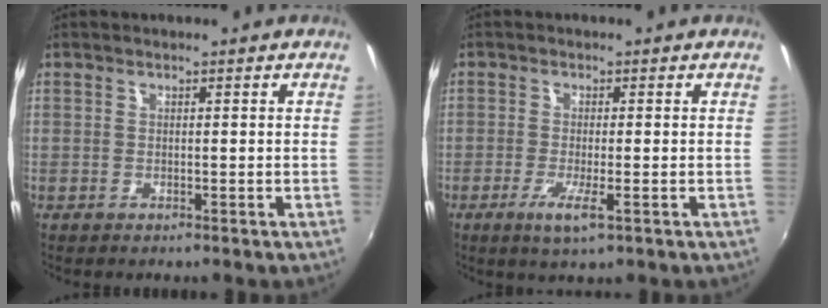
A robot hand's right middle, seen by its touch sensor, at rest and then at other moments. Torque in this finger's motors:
{"motor_torque": [0.88, -1.25, 0.03, 0.05]}